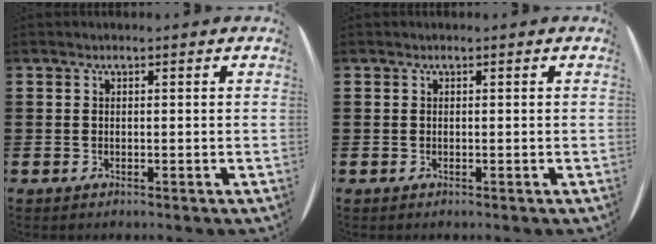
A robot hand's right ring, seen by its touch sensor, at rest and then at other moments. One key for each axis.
{"total": 0.0}